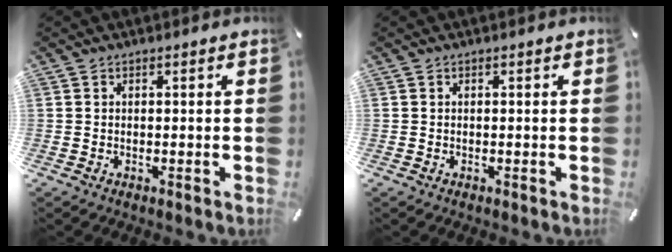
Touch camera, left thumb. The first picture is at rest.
{"total": 0.0}